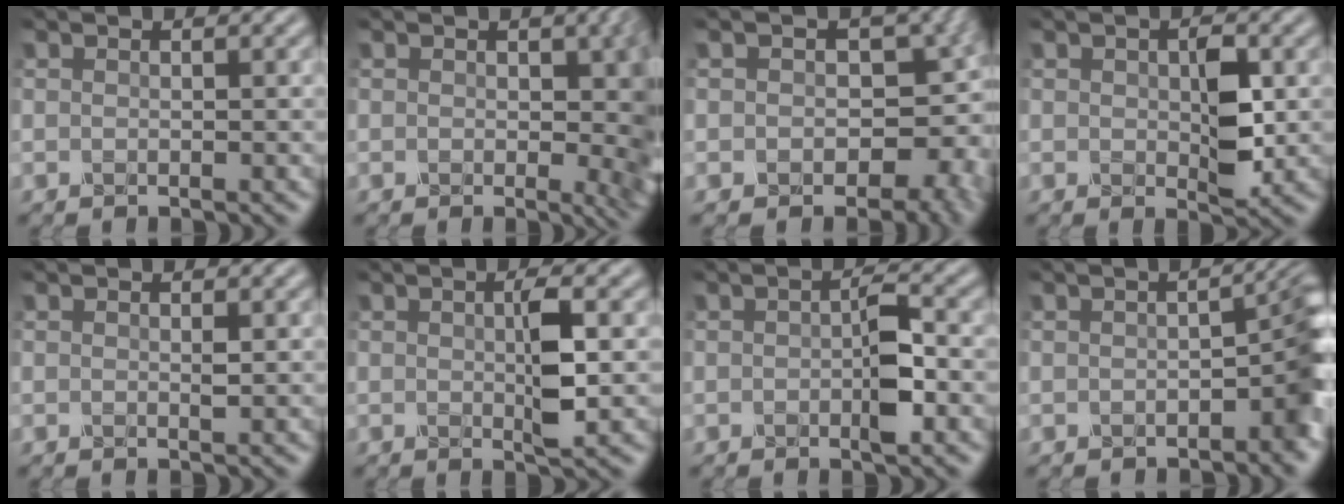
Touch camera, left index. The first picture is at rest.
{"total": 7.0, "force": [0.1, 3.5, 6.0], "torque": [-0.049, -0.002, 0.001]}
{"total": 8.6, "force": [-0.5, 6.4, 5.6], "torque": [-0.040, -0.010, 0.001]}
{"total": 3.7, "force": [0.1, 1.8, 3.2], "torque": [-0.053, -0.005, 0.006]}
{"total": 0.5, "force": [0.1, 0.0, 0.5], "torque": [-0.009, -0.001, 0.000]}
{"total": 3.2, "force": [0.2, 0.6, 3.2], "torque": [-0.057, -0.001, 0.004]}
{"total": 3.1, "force": [-0.5, 0.9, 2.9], "torque": [-0.047, 0.000, -0.010]}
{"total": 5.0, "force": [-1.1, 2.2, 4.4], "torque": [-0.040, 0.006, -0.016]}